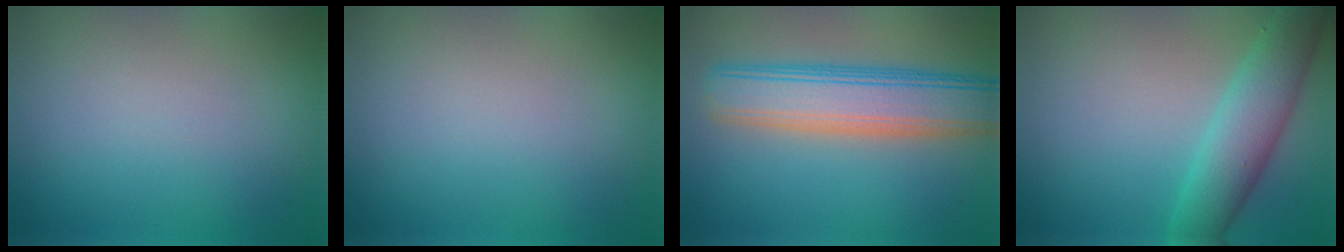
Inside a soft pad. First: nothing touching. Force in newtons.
{"total": 0.0}
{"total": 7.6, "press": 7.6, "slide": 0.5}
{"total": 5.1, "press": 5.1, "slide": 0.2}